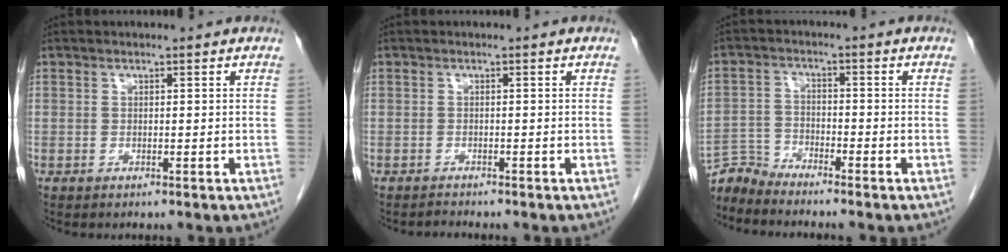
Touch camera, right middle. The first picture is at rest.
{"total": 0.9, "force": [-0.8, -0.1, -0.1], "torque": [-0.003, -0.007, -0.013]}
{"total": 4.1, "force": [-4.0, -0.5, -0.8], "torque": [0.014, -0.012, -0.078]}